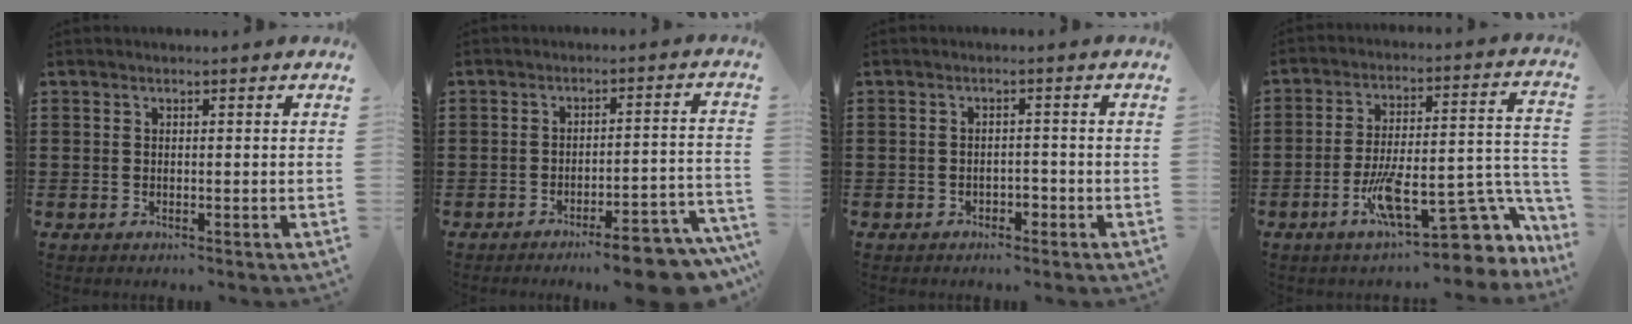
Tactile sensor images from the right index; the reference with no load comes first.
{"total": 7.1, "force": [-6.2, 0.4, 3.4], "torque": [-0.045, 0.004, -0.111]}
{"total": 1.6, "force": [-1.2, 0.8, 0.6], "torque": [-0.017, -0.003, -0.025]}
{"total": 14.4, "force": [-6.7, 4.7, 11.8], "torque": [-0.187, 0.002, -0.114]}